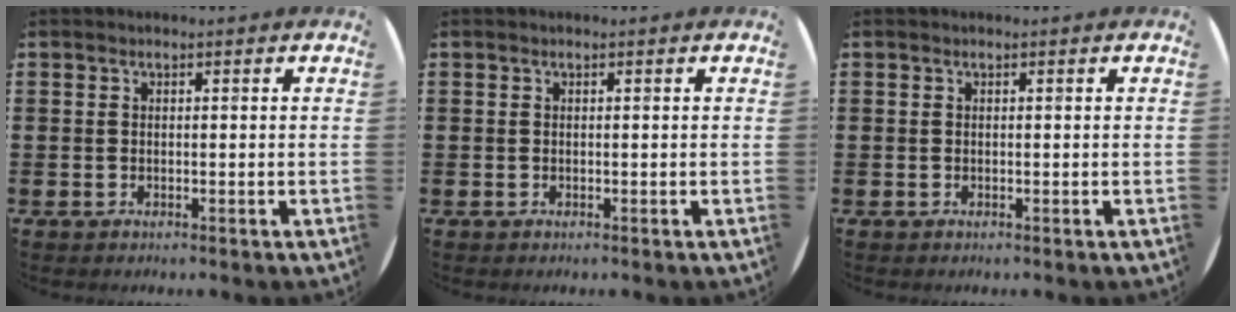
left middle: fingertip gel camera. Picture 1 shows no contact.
{"total": 0.0}
{"total": 0.0}